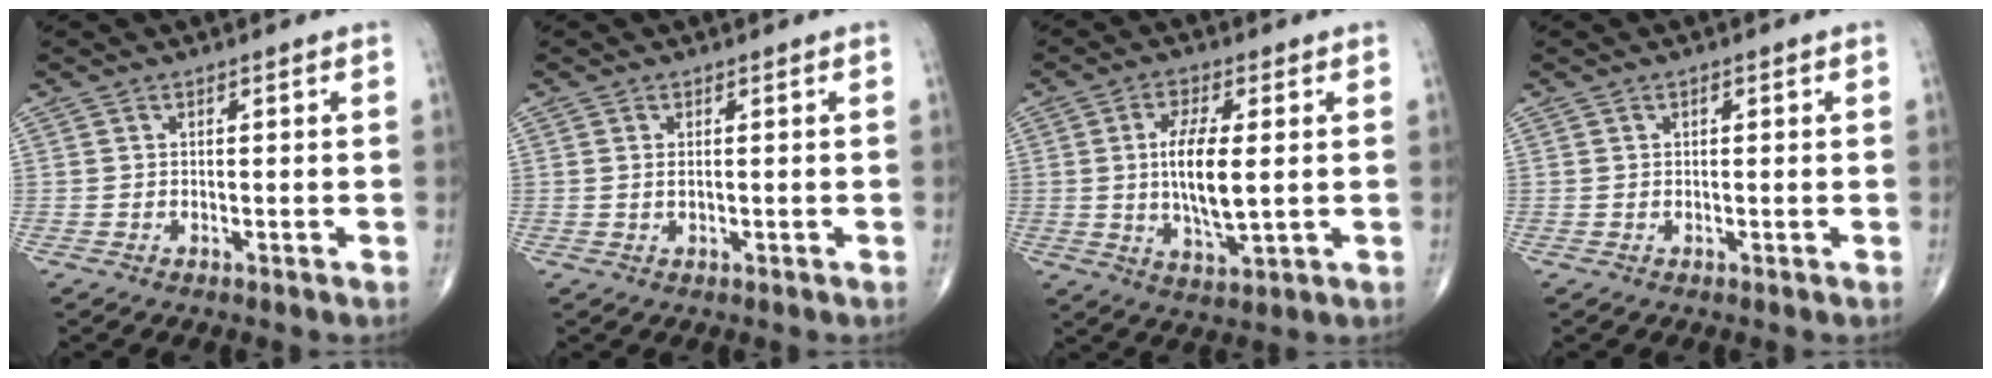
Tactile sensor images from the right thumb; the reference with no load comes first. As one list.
[{"total": 0.7, "force": [0.2, 0.2, 0.7], "torque": [-0.015, -0.002, 0.005]}, {"total": 10.2, "force": [0.6, 3.5, 9.6], "torque": [-0.180, -0.017, 0.011]}, {"total": 0.8, "force": [0.3, 0.3, 0.6], "torque": [-0.009, 0.000, 0.004]}]